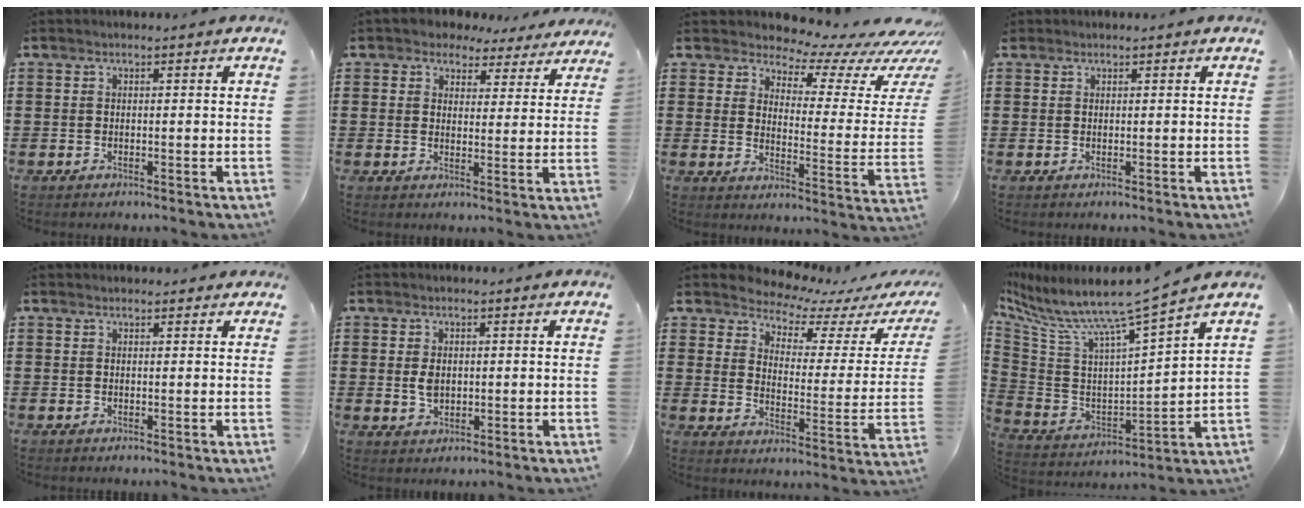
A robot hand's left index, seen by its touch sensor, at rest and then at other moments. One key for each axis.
{"total": 4.1, "fx": 3.5, "fy": 2.1, "fz": 0.4, "tx": -0.022, "ty": -0.013, "tz": 0.059}
{"total": 5.8, "fx": 5.1, "fy": 2.1, "fz": 1.7, "tx": -0.041, "ty": -0.050, "tz": 0.082}
{"total": 0.5, "fx": 0.4, "fy": 0.3, "fz": 0.0, "tx": -0.003, "ty": 0.002, "tz": 0.008}
{"total": 0.8, "fx": 0.7, "fy": 0.4, "fz": 0.1, "tx": -0.005, "ty": 0.003, "tz": 0.014}
{"total": 2.9, "fx": 0.3, "fy": 1.9, "fz": 2.2, "tx": -0.045, "ty": 0.006, "tz": 0.006}
{"total": 5.0, "fx": 4.9, "fy": 0.7, "fz": 0.5, "tx": -0.037, "ty": -0.043, "tz": 0.080}
{"total": 8.0, "fx": 6.5, "fy": -0.1, "fz": 4.7, "tx": -0.120, "ty": -0.060, "tz": 0.096}